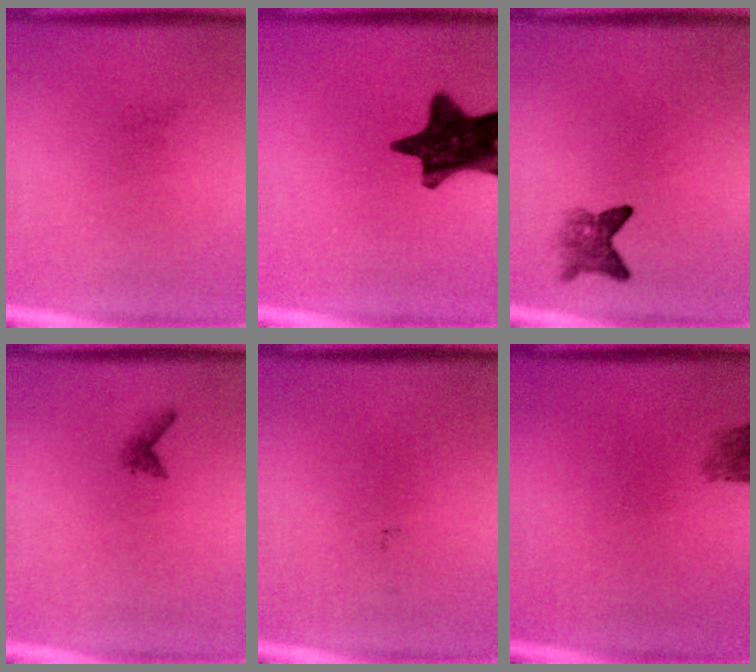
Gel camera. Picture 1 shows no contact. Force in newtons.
{"total": 14.7}
{"total": 2.8}
{"total": 0.9}
{"total": 0.0}
{"total": 2.2}